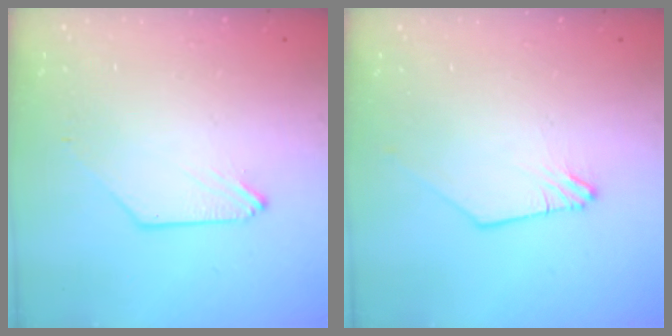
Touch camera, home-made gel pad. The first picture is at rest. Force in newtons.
{"total": 0.0}